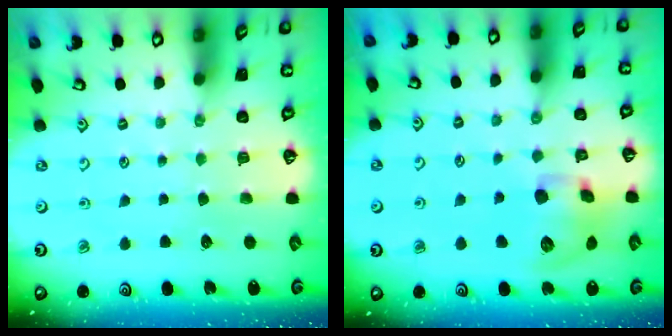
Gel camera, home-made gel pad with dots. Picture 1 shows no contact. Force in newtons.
{"total": 12.5, "press": 12.4, "slide": 1.8}